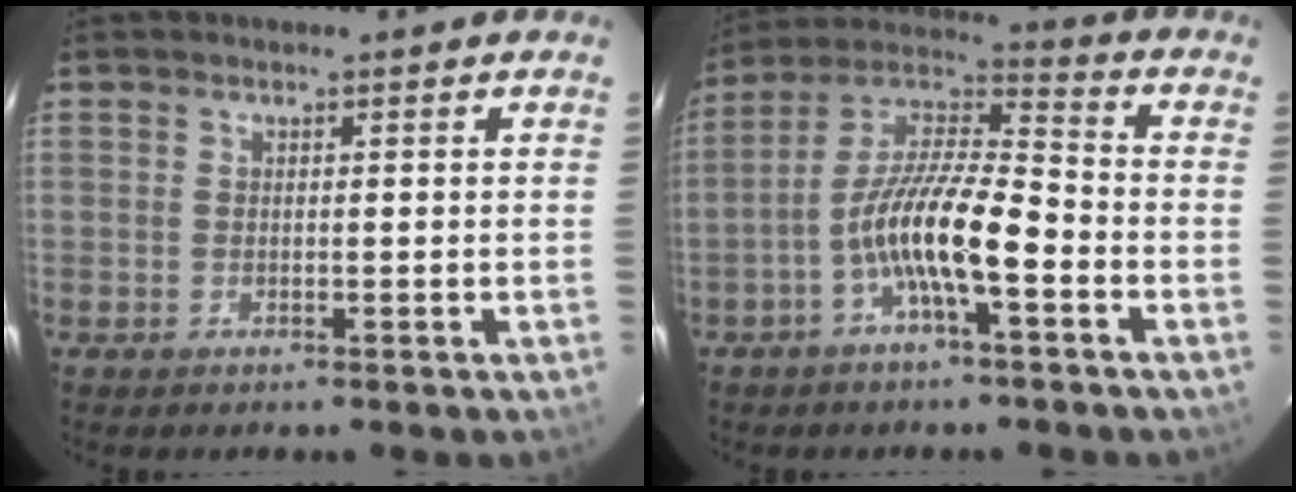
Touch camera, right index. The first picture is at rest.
{"total": 12.5, "force": [-5.0, 2.5, 11.2], "torque": [-0.215, 0.007, -0.100]}